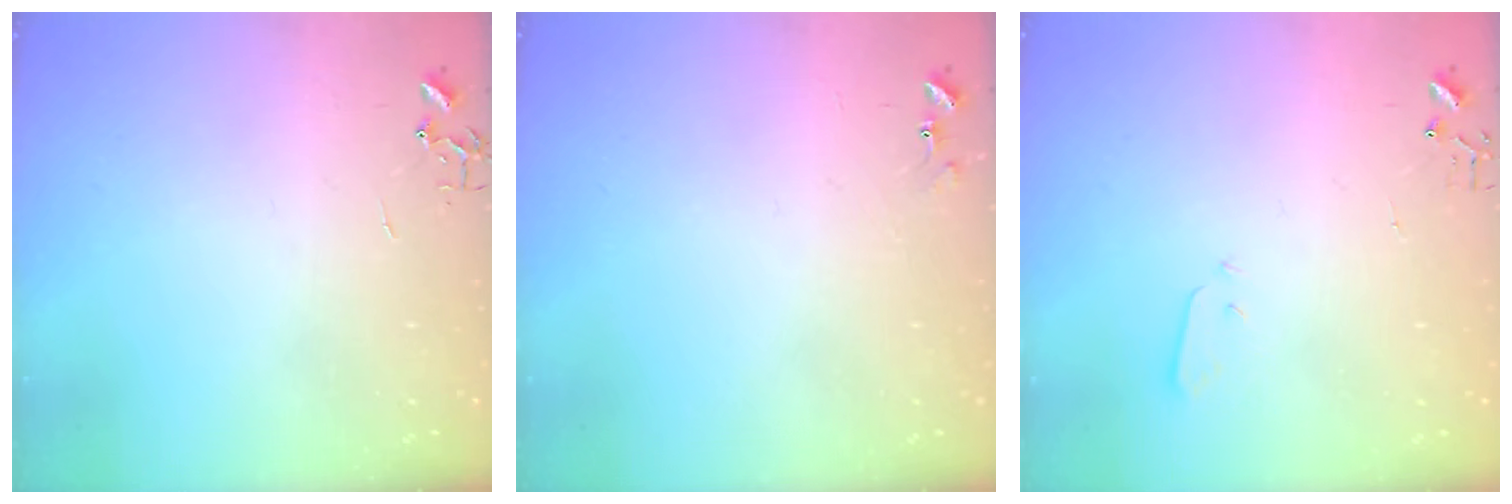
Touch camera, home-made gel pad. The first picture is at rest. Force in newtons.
{"total": 6.0, "press": 5.9, "slide": 0.6}
{"total": 2.1, "press": 2.1, "slide": 0.3}